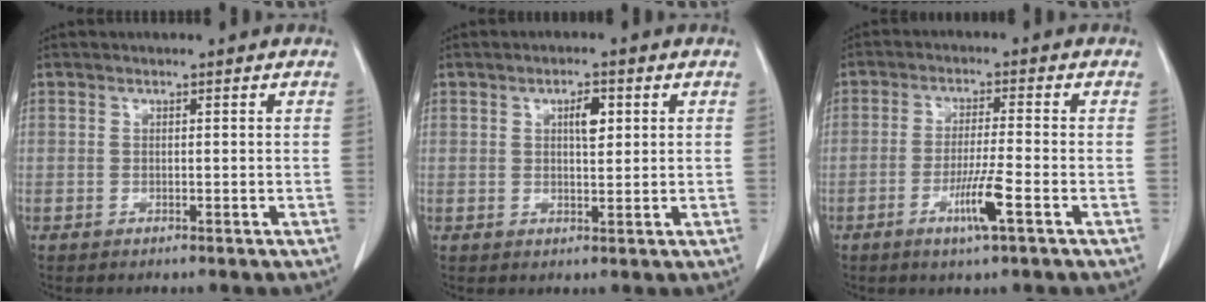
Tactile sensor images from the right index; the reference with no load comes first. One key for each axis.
{"total": 3.3, "fx": 1.1, "fy": 1.1, "fz": 2.9, "tx": -0.047, "ty": 0.002, "tz": 0.018}
{"total": 6.0, "fx": -2.7, "fy": -0.4, "fz": 5.4, "tx": -0.100, "ty": -0.012, "tz": -0.050}